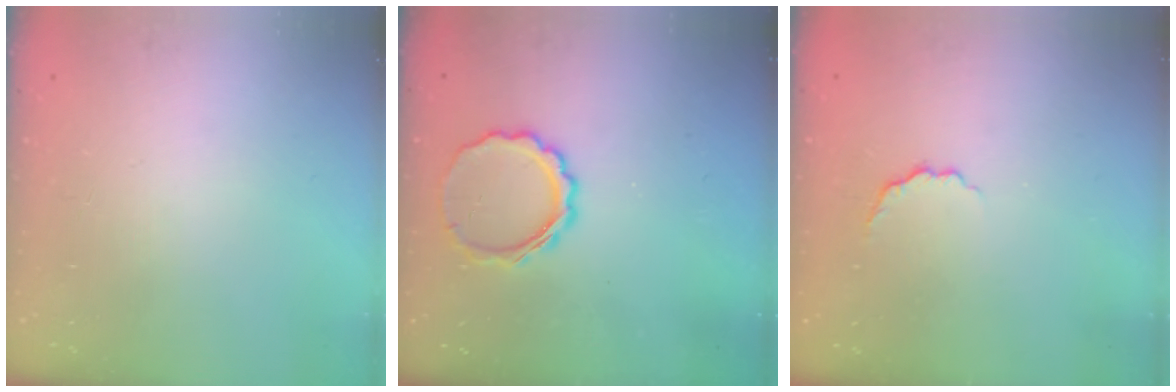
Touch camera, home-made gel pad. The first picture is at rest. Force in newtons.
{"total": 8.9, "press": 8.8, "slide": 1.6}
{"total": 3.4, "press": 3.3, "slide": 0.9}